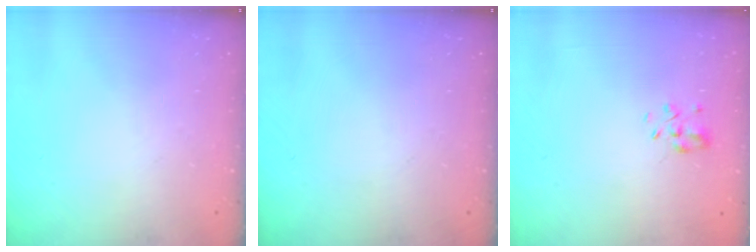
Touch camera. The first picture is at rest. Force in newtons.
{"total": 0.0}
{"total": 4.3, "press": 4.0, "slide": 1.7}